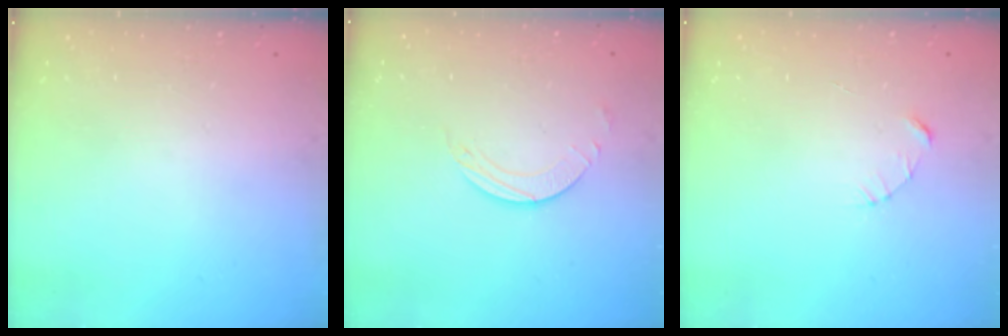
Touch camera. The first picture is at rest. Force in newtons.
{"total": 2.0, "press": 1.9, "slide": 0.3}
{"total": 2.3, "press": 2.3, "slide": 0.3}